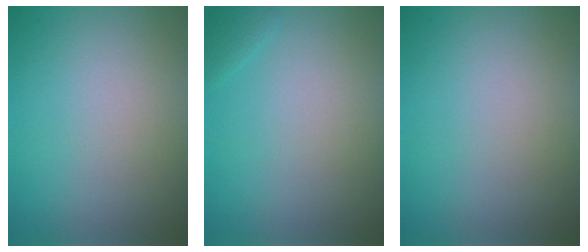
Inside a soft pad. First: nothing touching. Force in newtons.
{"total": 0.7, "press": 0.7, "slide": 0.1}
{"total": 0.0}